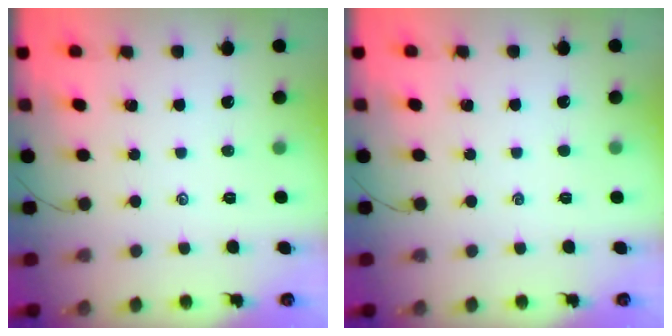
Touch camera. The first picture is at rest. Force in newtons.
{"total": 0.0}